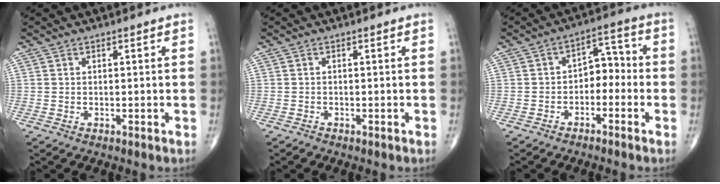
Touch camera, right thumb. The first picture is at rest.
{"total": 0.5, "force": [-0.5, 0.1, -0.1], "torque": [0.002, -0.003, -0.013]}
{"total": 6.1, "force": [-2.0, 4.1, 4.0], "torque": [-0.031, 0.041, -0.044]}